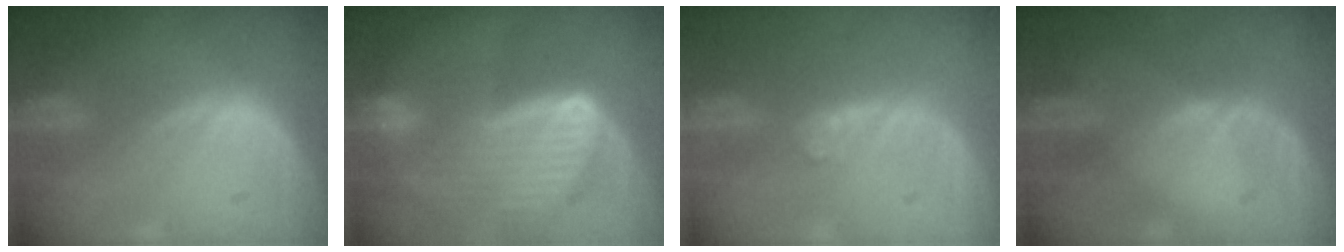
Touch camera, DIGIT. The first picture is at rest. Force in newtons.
{"total": 9.8, "press": 8.3, "slide": 5.3}
{"total": 2.4, "press": 2.0, "slide": 1.3}
{"total": 1.1, "press": 0.8, "slide": 0.8}